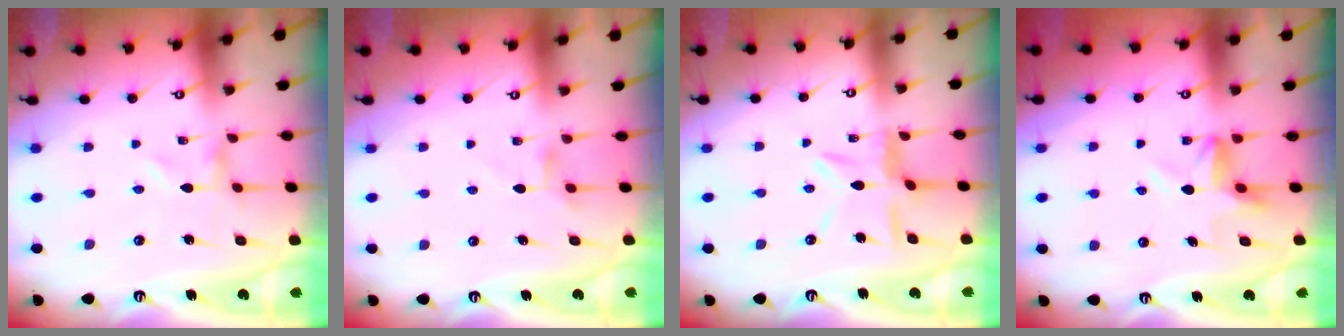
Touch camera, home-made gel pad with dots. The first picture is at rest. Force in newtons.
{"total": 3.6, "press": 3.6, "slide": 0.4}
{"total": 9.1, "press": 9.0, "slide": 0.7}
{"total": 5.5, "press": 5.2, "slide": 1.8}